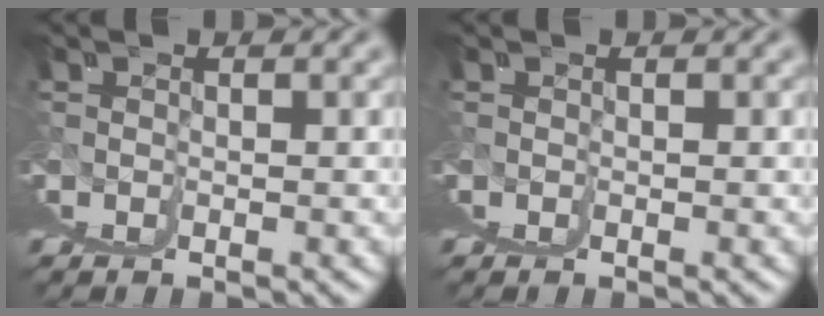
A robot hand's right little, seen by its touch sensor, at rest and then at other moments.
{"total": 0.0}